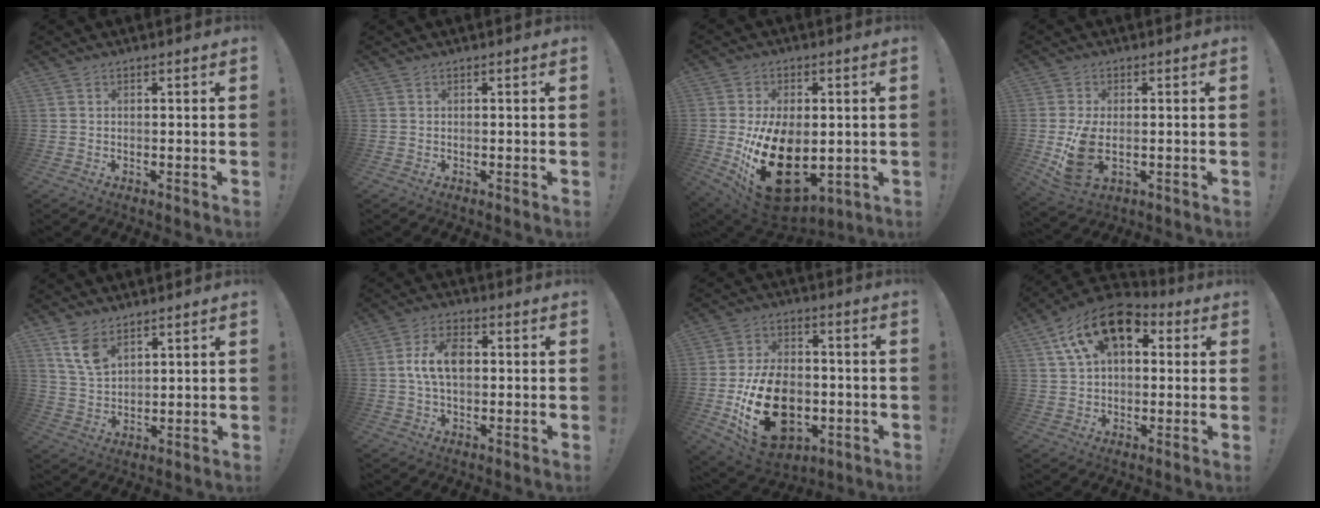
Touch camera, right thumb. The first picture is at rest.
{"total": 0.0}
{"total": 22.7, "force": [-4.1, 14.3, 17.2], "torque": [-0.304, 0.004, -0.050]}
{"total": 8.6, "force": [-0.8, 5.1, 6.9], "torque": [-0.129, -0.014, -0.009]}
{"total": 8.3, "force": [5.4, 4.4, 4.5], "torque": [-0.084, -0.021, 0.104]}
{"total": 9.1, "force": [0.8, 5.5, 7.3], "torque": [-0.129, 0.009, 0.014]}
{"total": 22.7, "force": [-5.4, 15.8, 15.4], "torque": [-0.259, 0.031, -0.071]}
{"total": 16.3, "force": [7.7, 9.5, 10.7], "torque": [-0.176, -0.028, 0.141]}